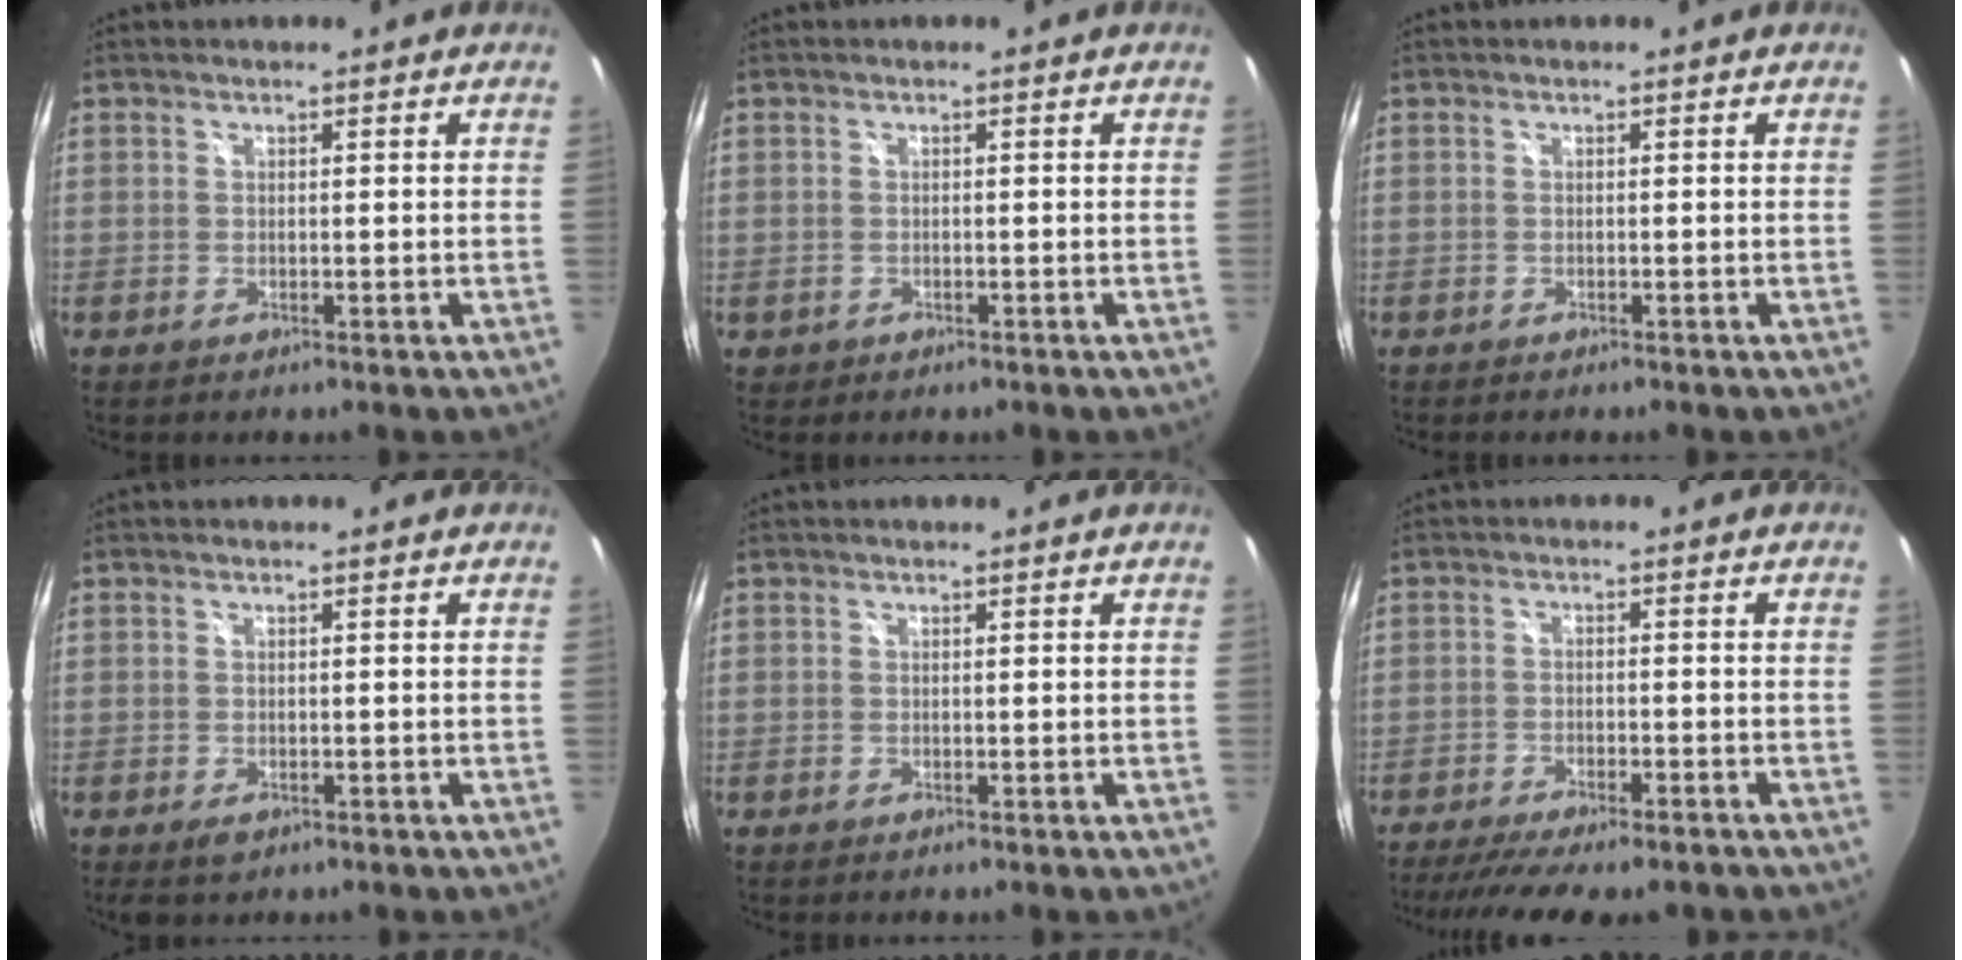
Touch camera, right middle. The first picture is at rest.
{"total": 1.1, "force": [-0.5, 1.0, 0.3], "torque": [-0.010, -0.003, -0.005]}
{"total": 0.8, "force": [-0.7, 0.2, 0.3], "torque": [-0.005, -0.006, -0.012]}
{"total": 2.2, "force": [-1.2, 1.3, 1.3], "torque": [-0.024, -0.008, -0.018]}
{"total": 0.0}
{"total": 13.3, "force": [-11.0, 2.8, 6.9], "torque": [-0.143, -0.038, -0.163]}